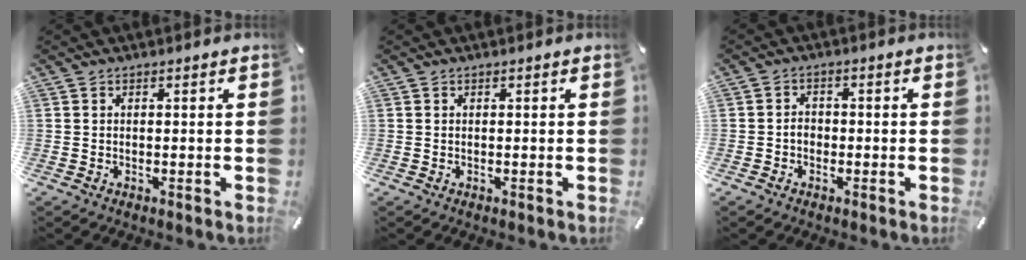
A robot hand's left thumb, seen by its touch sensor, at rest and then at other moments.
{"total": 0.0}
{"total": 2.5, "force": [-0.9, 2.0, 1.3], "torque": [-0.024, 0.007, -0.018]}